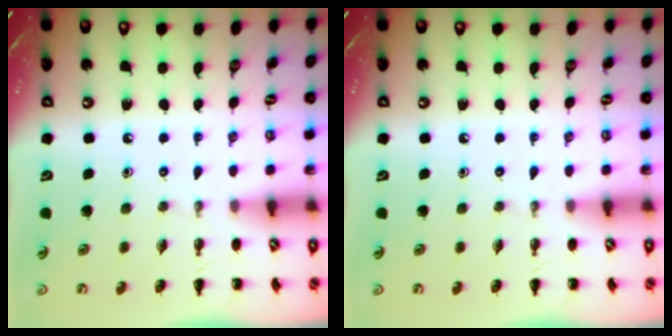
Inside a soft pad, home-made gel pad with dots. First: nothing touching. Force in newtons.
{"total": 0.0}